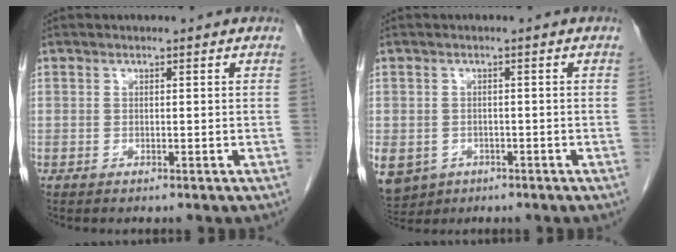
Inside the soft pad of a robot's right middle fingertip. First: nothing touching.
{"total": 11.7, "force": [-5.3, 9.4, 4.4], "torque": [-0.136, -0.007, -0.069]}